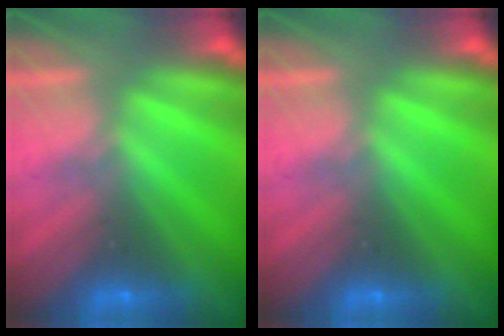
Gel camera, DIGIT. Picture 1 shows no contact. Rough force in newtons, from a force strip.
{"total": 0.0}